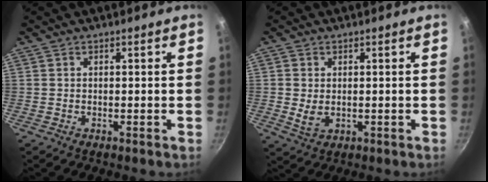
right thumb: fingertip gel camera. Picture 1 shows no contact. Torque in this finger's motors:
{"motor_torque": [-0.59, 0.11, -0.25, 0.25, -0.01]}